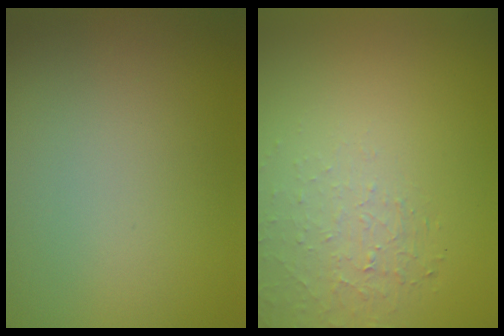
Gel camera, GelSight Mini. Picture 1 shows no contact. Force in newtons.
{"total": 1.4, "press": 0.6, "slide": 1.3}